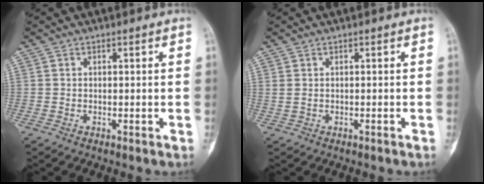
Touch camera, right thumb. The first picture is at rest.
{"total": 0.7, "force": [0.0, 0.3, 0.6], "torque": [-0.025, 0.014, 0.011]}